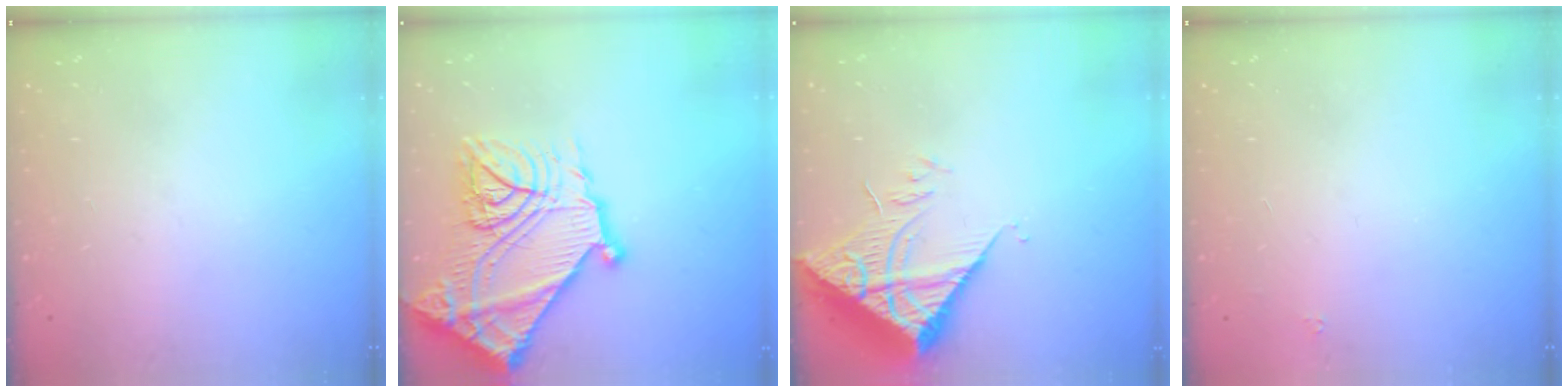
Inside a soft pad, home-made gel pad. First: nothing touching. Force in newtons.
{"total": 28.8, "press": 28.7, "slide": 2.7}
{"total": 9.3, "press": 9.2, "slide": 1.2}
{"total": 1.6, "press": 1.5, "slide": 0.2}